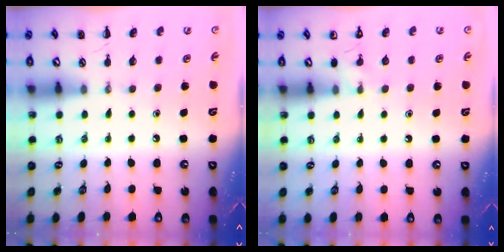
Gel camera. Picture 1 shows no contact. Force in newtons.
{"total": 3.5, "press": 3.3, "slide": 1.3}